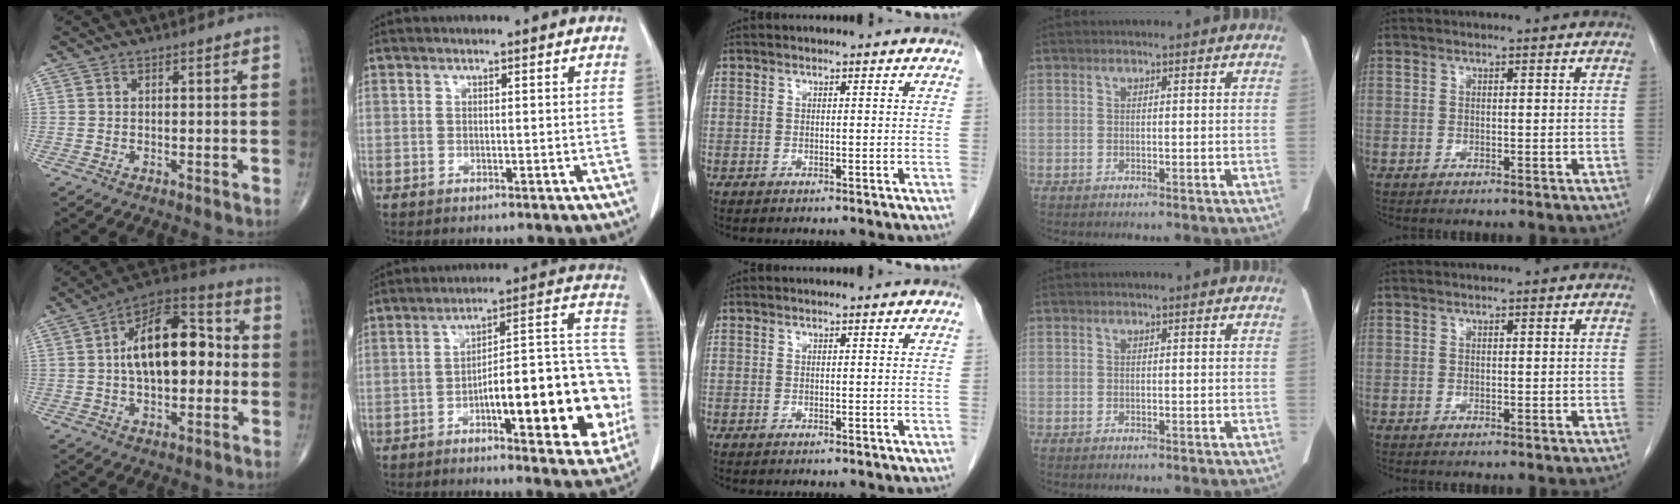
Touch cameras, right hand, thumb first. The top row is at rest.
{"thumb": {"total": 17.7, "force": [1.1, 9.5, 14.9], "torque": [-0.217, 0.037, 0.007]}, "index": {"total": 20.2, "force": [-5.4, 5.1, 18.8], "torque": [-0.196, 0.040, -0.064]}}